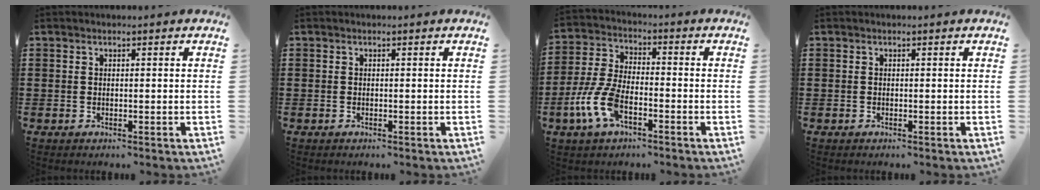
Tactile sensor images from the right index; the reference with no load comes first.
{"total": 0.0}
{"total": 8.4, "force": [-3.9, 3.6, 6.5], "torque": [-0.171, -0.013, -0.078]}
{"total": 0.0}